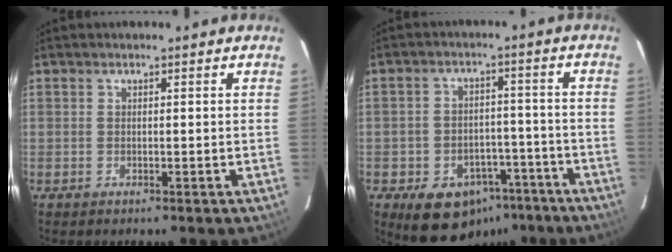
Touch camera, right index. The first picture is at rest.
{"total": 12.2, "force": [-7.6, 8.3, 4.6], "torque": [-0.094, 0.030, -0.076]}